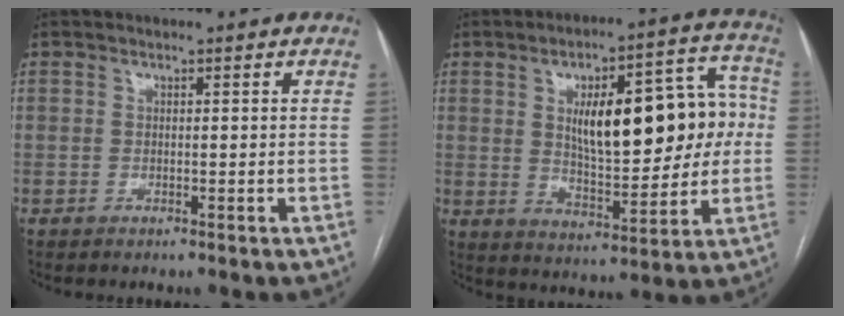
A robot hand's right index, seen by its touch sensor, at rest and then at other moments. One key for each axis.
{"total": 18.1, "fx": 2.5, "fy": 6.7, "fz": 16.7, "tx": -0.231, "ty": 0.039, "tz": 0.047}